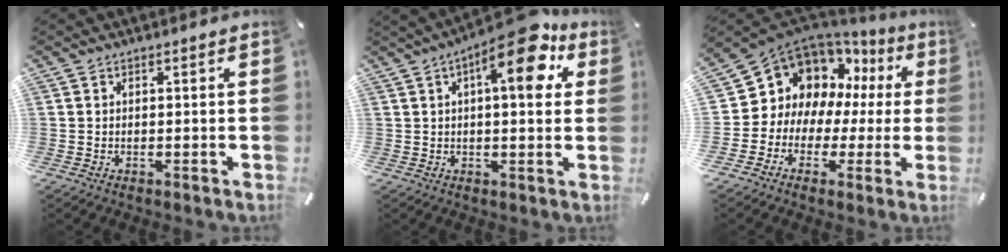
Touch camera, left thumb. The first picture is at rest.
{"total": 15.2, "force": [6.9, 5.6, 12.4], "torque": [-0.171, -0.032, 0.104]}
{"total": 10.4, "force": [4.2, 9.2, 2.4], "torque": [-0.056, -0.051, 0.087]}